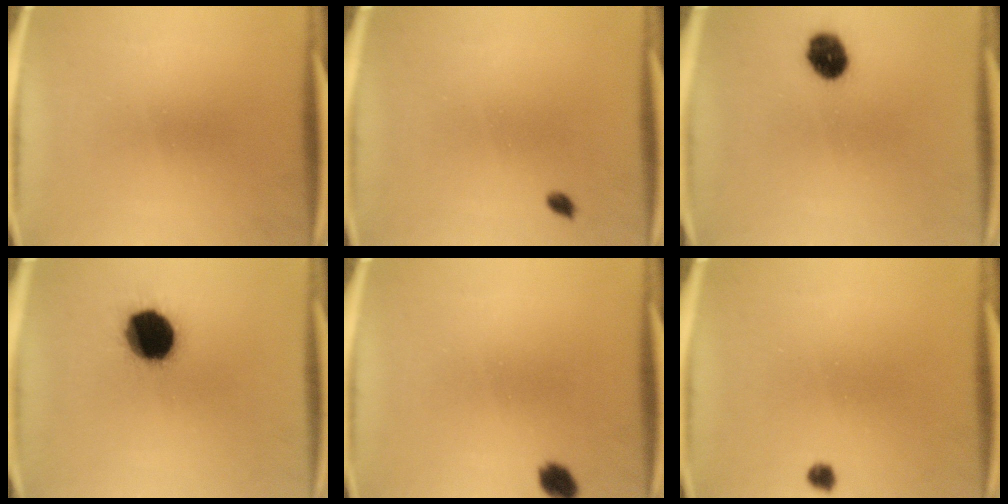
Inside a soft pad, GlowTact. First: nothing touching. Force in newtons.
{"total": 1.0}
{"total": 6.9}
{"total": 16.2}
{"total": 2.9}
{"total": 1.4}